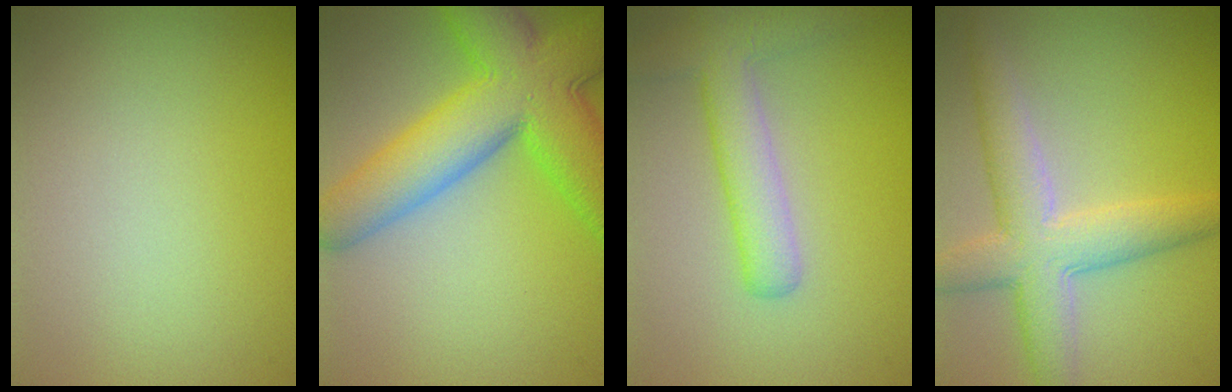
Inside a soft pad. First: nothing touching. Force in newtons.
{"total": 10.8, "press": 10.8, "slide": 0.4}
{"total": 4.1, "press": 4.1, "slide": 0.2}
{"total": 4.6, "press": 4.6, "slide": 0.3}